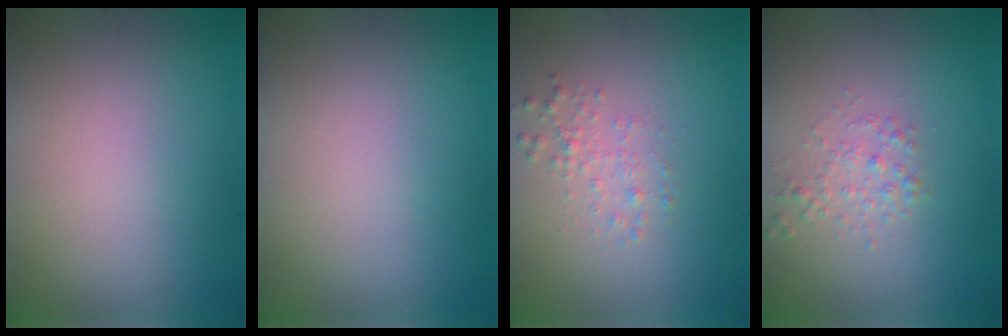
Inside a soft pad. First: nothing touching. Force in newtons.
{"total": 0.0}
{"total": 1.4, "press": 1.4, "slide": 0.0}
{"total": 1.4, "press": 1.4, "slide": 0.1}